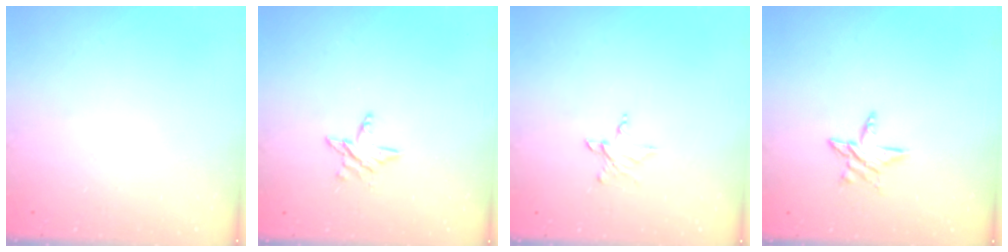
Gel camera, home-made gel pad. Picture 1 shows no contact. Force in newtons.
{"total": 5.0, "press": 5.0, "slide": 0.6}
{"total": 4.0, "press": 4.0, "slide": 0.4}
{"total": 7.3, "press": 7.2, "slide": 0.7}